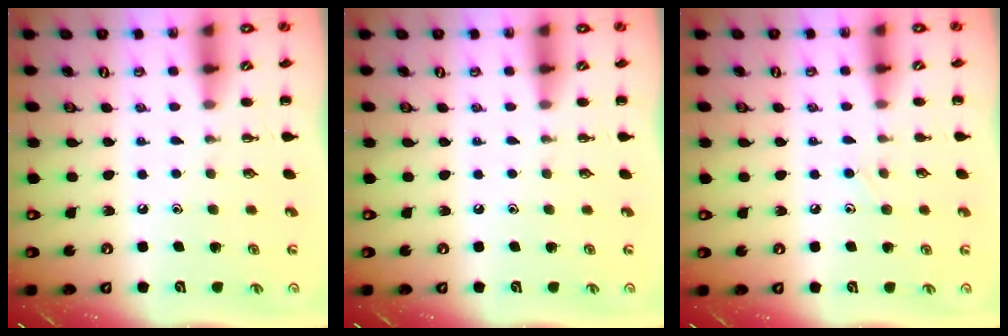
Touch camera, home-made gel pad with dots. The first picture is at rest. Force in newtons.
{"total": 0.0}
{"total": 7.0, "press": 6.7, "slide": 2.0}